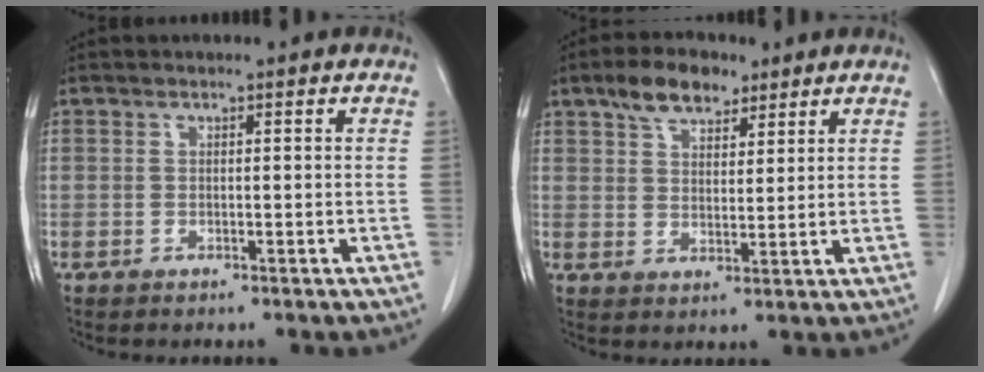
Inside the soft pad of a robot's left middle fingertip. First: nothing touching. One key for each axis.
{"total": 6.9, "fx": 4.8, "fy": 3.3, "fz": 3.8, "tx": -0.068, "ty": 0.015, "tz": 0.086}